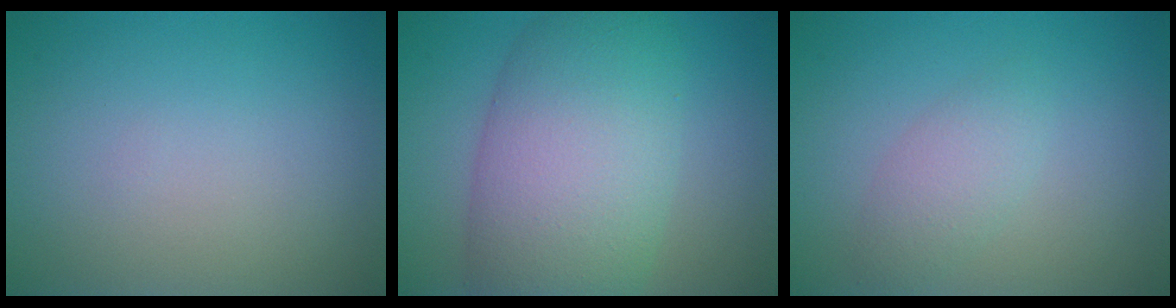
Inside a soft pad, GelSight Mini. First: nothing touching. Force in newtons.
{"total": 10.4, "press": 10.4, "slide": 0.3}
{"total": 2.1, "press": 2.1, "slide": 0.1}